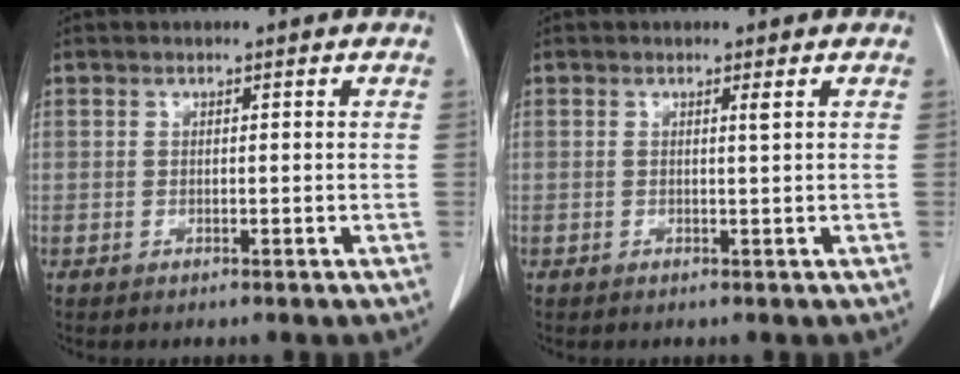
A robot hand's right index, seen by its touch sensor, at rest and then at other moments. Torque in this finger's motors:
{"motor_torque": [-0.03, -0.01, -0.02, 0.00]}